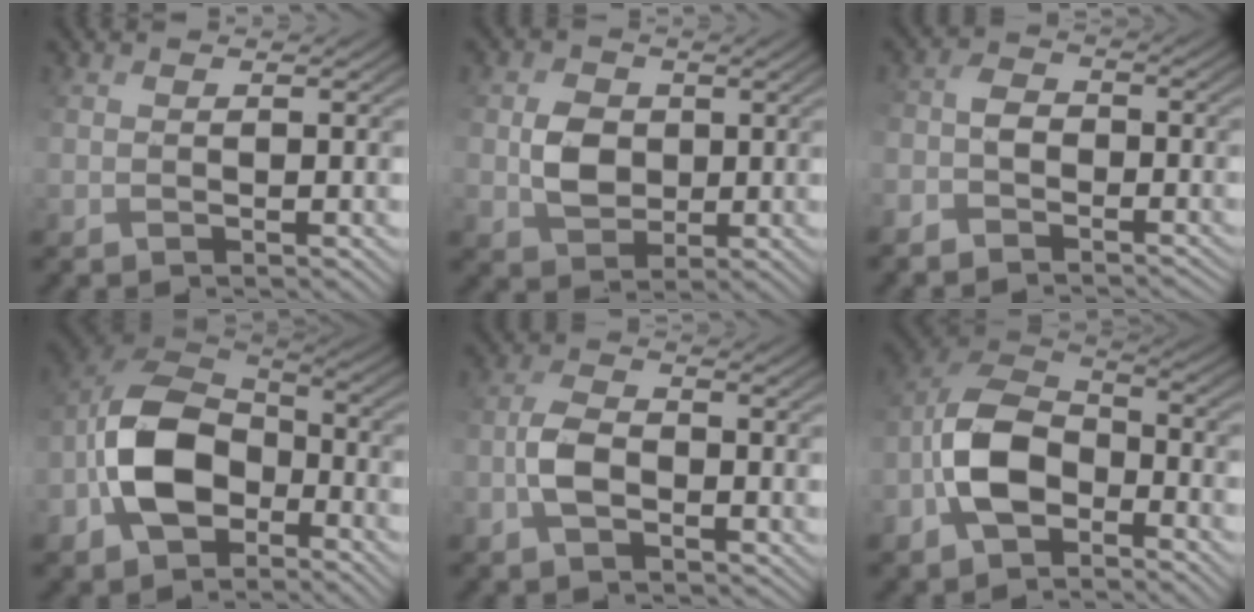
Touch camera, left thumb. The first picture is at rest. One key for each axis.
{"total": 4.6, "fx": 0.2, "fy": 3.8, "fz": 2.6, "tx": -0.059, "ty": -0.003, "tz": 0.002}
{"total": 4.4, "fx": -3.4, "fy": 2.4, "fz": 1.6, "tx": -0.033, "ty": -0.001, "tz": -0.074}
{"total": 11.4, "fx": -4.1, "fy": 7.1, "fz": 7.9, "tx": -0.177, "ty": 0.005, "tz": -0.101}
{"total": 4.4, "fx": -1.4, "fy": 2.7, "fz": 3.3, "tx": -0.069, "ty": 0.004, "tz": -0.035}
{"total": 9.3, "fx": -4.0, "fy": 5.2, "fz": 6.6, "tx": -0.141, "ty": 0.009, "tz": -0.097}